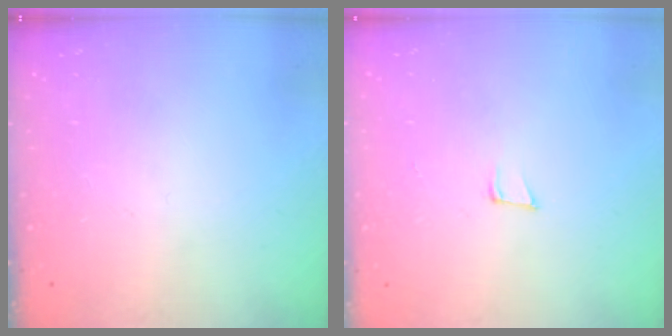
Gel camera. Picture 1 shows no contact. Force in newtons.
{"total": 6.7, "press": 5.8, "slide": 3.2}